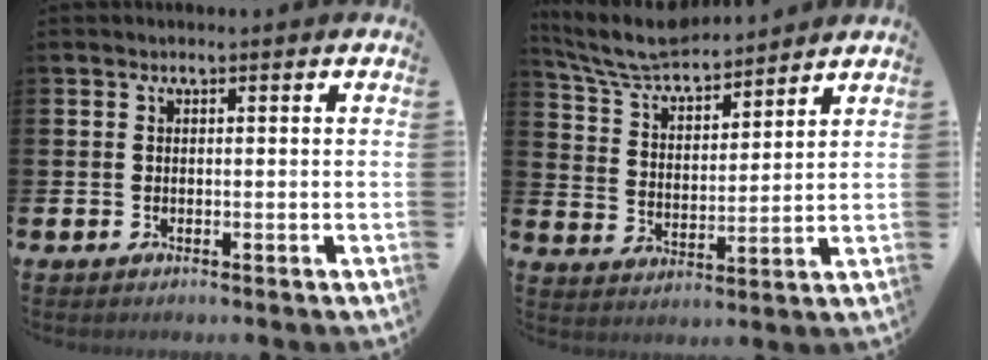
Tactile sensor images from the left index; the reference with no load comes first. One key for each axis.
{"total": 6.9, "fx": 6.5, "fy": 1.1, "fz": 2.0, "tx": -0.073, "ty": -0.041, "tz": 0.114}